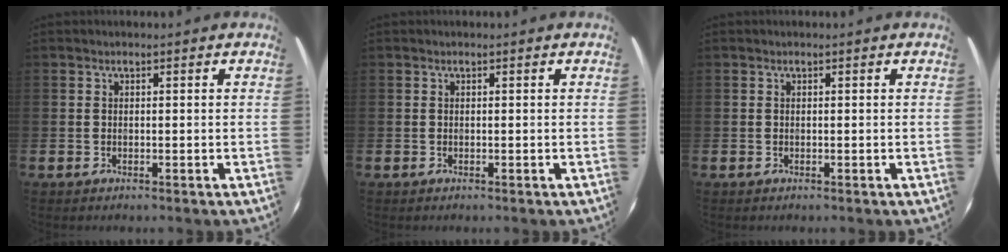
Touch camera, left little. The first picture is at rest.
{"total": 0.0}
{"total": 0.0}